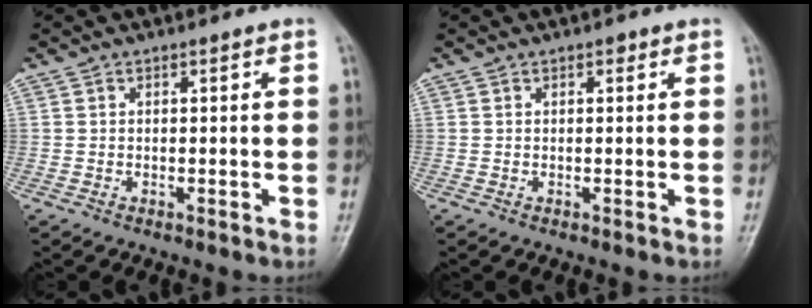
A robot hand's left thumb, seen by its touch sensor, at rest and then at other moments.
{"total": 0.9, "force": [0.5, 0.5, 0.6], "torque": [-0.004, 0.000, 0.004]}